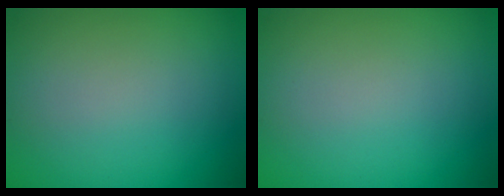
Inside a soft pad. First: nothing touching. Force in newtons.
{"total": 0.0}